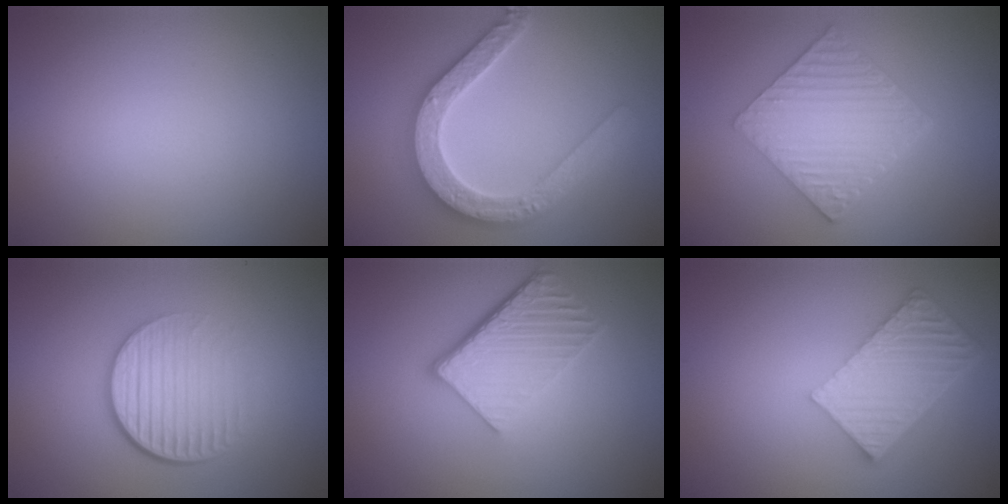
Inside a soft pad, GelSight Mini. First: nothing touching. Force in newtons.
{"total": 5.3, "press": 5.2, "slide": 1.0}
{"total": 6.6, "press": 4.6, "slide": 4.7}
{"total": 4.4, "press": 2.7, "slide": 3.5}
{"total": 5.4, "press": 3.8, "slide": 3.8}
{"total": 6.2, "press": 4.3, "slide": 4.5}